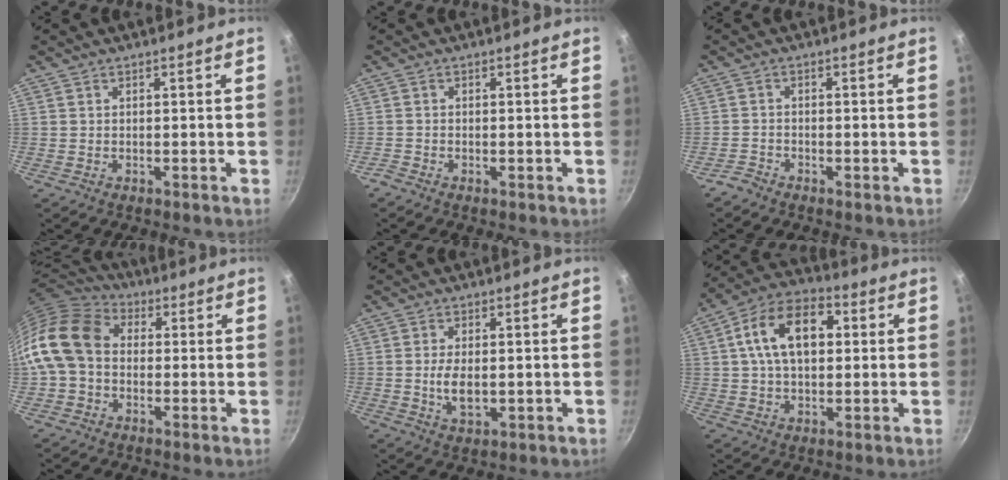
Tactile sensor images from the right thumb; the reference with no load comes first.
{"total": 0.8, "force": [-0.7, 0.3, 0.3], "torque": [-0.015, 0.003, -0.017]}
{"total": 1.9, "force": [-1.7, 0.7, 0.5], "torque": [-0.014, 0.010, -0.038]}
{"total": 15.3, "force": [0.1, 11.7, 9.8], "torque": [-0.176, 0.034, -0.018]}
{"total": 5.1, "force": [-0.3, 2.7, 4.3], "torque": [-0.085, -0.003, 0.000]}
{"total": 14.9, "force": [2.9, 9.2, 11.3], "torque": [-0.163, 0.023, 0.033]}